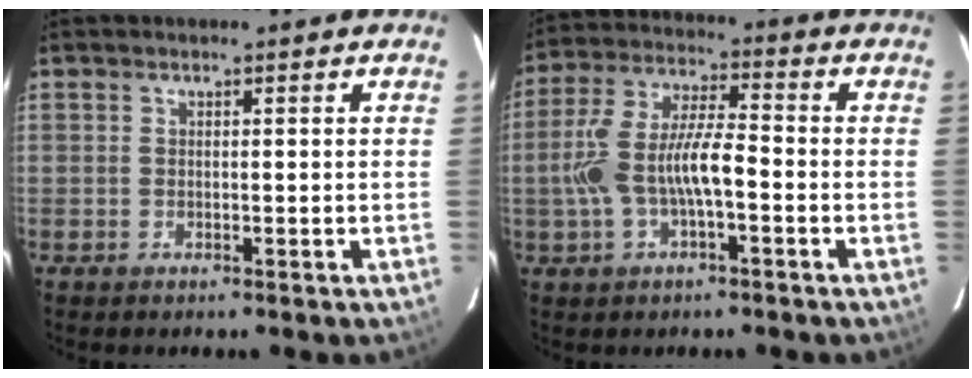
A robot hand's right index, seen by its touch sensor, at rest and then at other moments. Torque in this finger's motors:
{"motor_torque": [0.51, -0.16, 0.49, 0.20]}